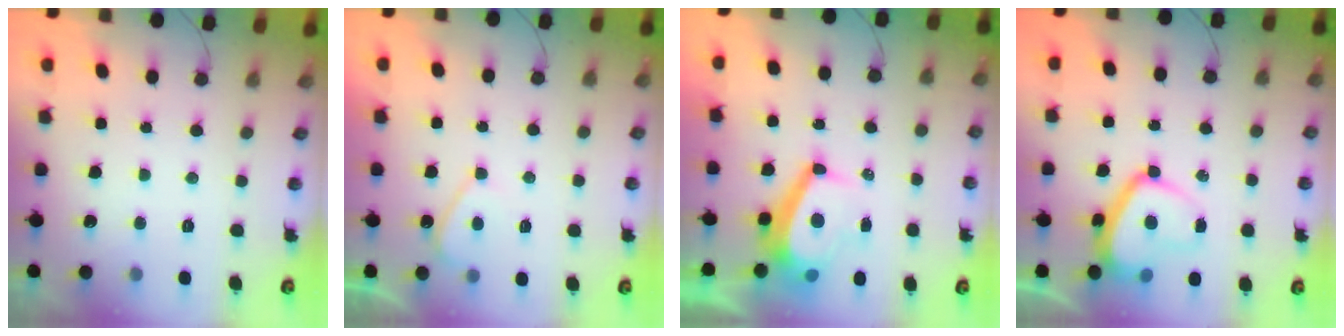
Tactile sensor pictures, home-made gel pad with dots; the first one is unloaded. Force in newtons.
{"total": 2.9, "press": 2.9, "slide": 0.4}
{"total": 8.9, "press": 8.9, "slide": 1.0}
{"total": 10.4, "press": 10.4, "slide": 1.0}